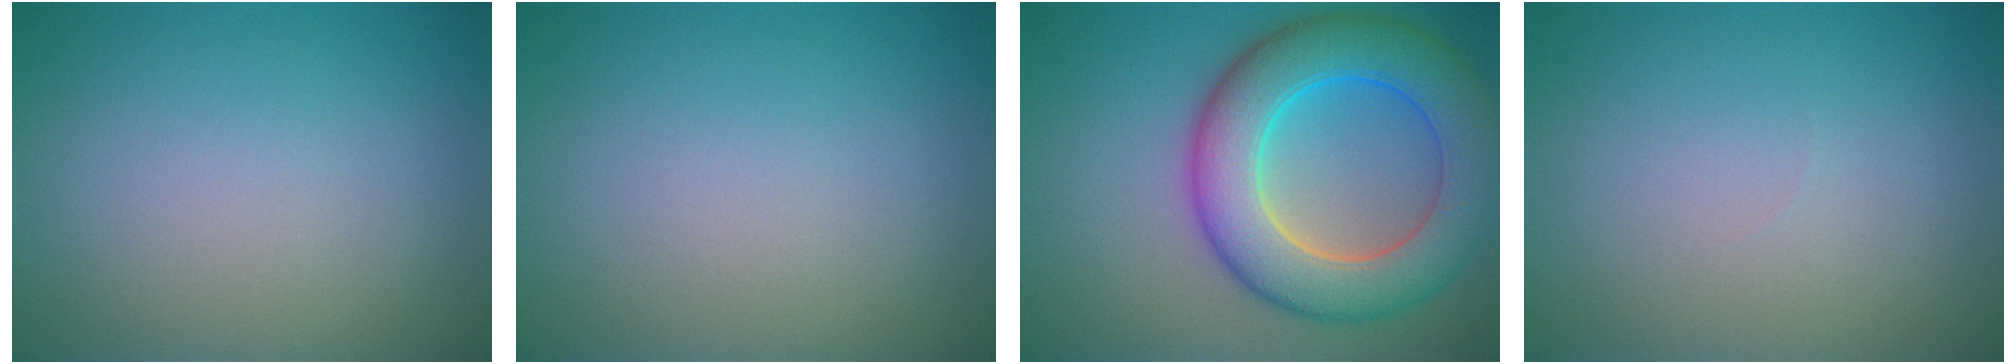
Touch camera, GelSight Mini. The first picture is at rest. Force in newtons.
{"total": 0.0}
{"total": 9.9, "press": 9.9, "slide": 0.2}
{"total": 0.0}